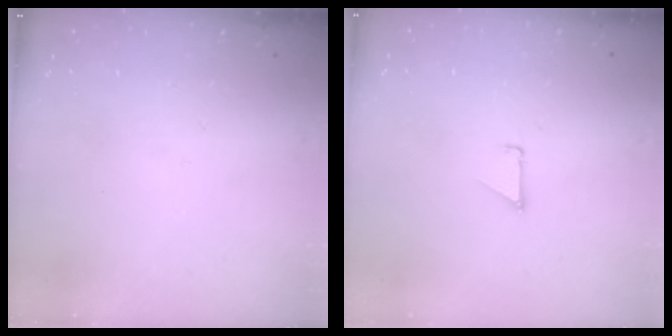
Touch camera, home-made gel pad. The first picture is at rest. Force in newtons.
{"total": 0.7, "press": 0.7, "slide": 0.1}